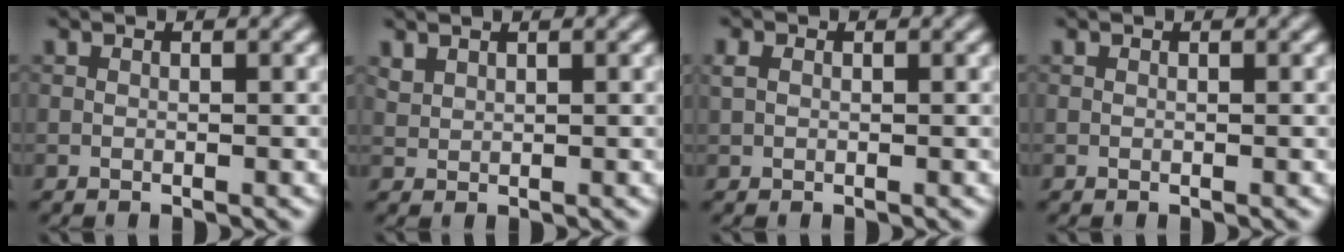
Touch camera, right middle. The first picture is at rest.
{"total": 1.1, "force": [1.0, 0.5, 0.2], "torque": [-0.010, 0.000, 0.025]}
{"total": 1.0, "force": [0.3, 0.8, 0.6], "torque": [-0.012, 0.003, 0.004]}
{"total": 0.0}